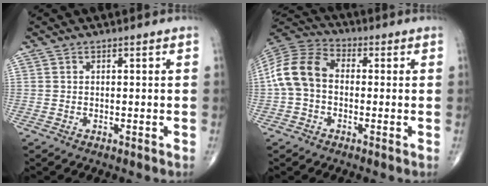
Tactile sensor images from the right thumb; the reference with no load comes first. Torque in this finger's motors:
{"motor_torque": [1.37, 1.35, 0.70, -0.54, 0.38]}